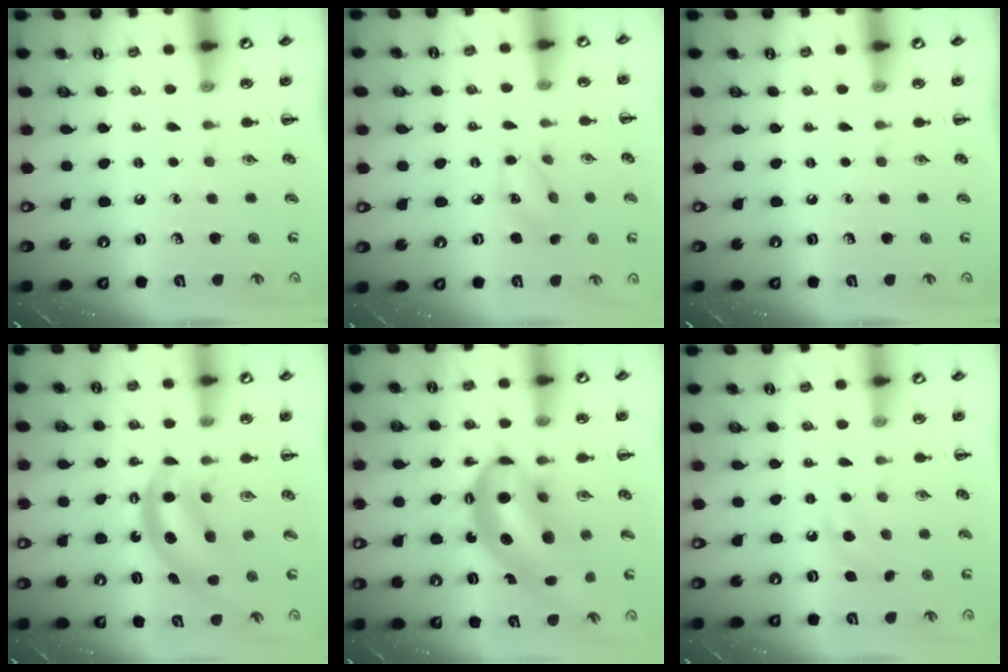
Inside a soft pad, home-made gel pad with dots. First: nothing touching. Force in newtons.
{"total": 6.5, "press": 6.5, "slide": 0.9}
{"total": 0.0}
{"total": 6.8, "press": 6.7, "slide": 1.1}
{"total": 15.0, "press": 14.4, "slide": 4.2}
{"total": 5.7, "press": 5.5, "slide": 1.6}